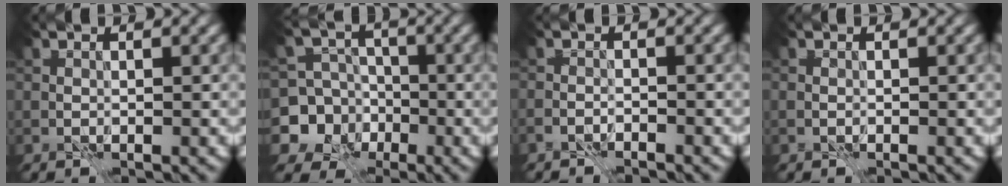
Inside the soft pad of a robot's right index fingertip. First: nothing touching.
{"total": 9.2, "force": [-2.9, 8.7, 1.5], "torque": [-0.039, -0.011, -0.079]}
{"total": 1.3, "force": [-1.3, 0.1, 0.2], "torque": [-0.004, -0.001, -0.028]}
{"total": 0.0}